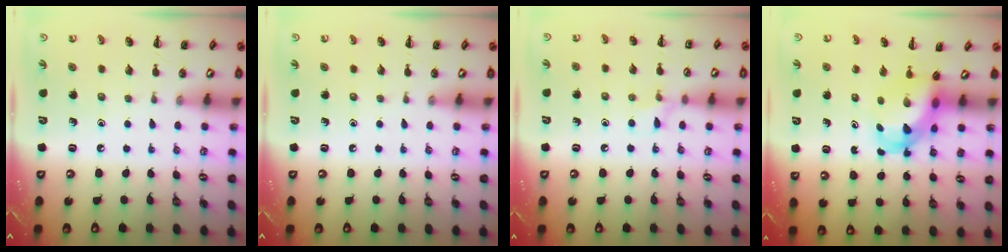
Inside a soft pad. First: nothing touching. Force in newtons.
{"total": 0.0}
{"total": 5.9, "press": 5.7, "slide": 1.6}
{"total": 5.4, "press": 5.4, "slide": 0.8}